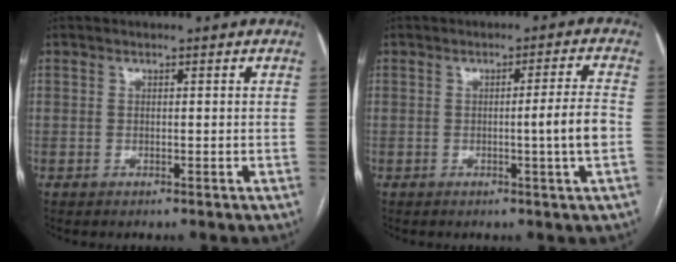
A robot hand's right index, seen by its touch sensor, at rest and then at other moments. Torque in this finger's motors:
{"motor_torque": [0.50, 0.10, 0.37, 0.06]}